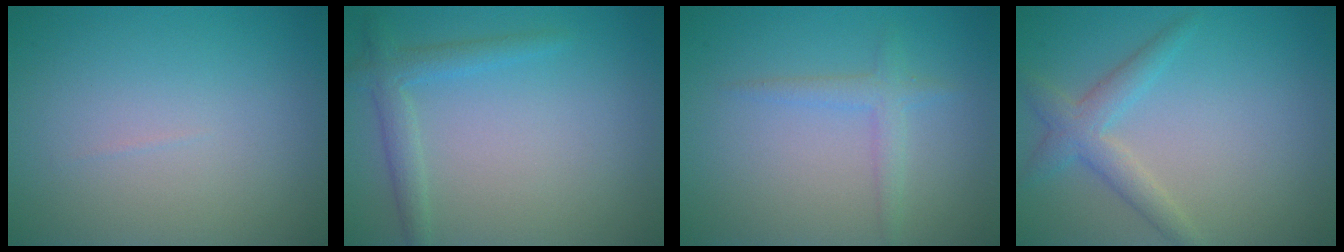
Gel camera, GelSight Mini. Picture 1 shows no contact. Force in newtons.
{"total": 2.3, "press": 2.3, "slide": 0.1}
{"total": 1.8, "press": 1.8, "slide": 0.2}
{"total": 2.8, "press": 2.8, "slide": 0.1}